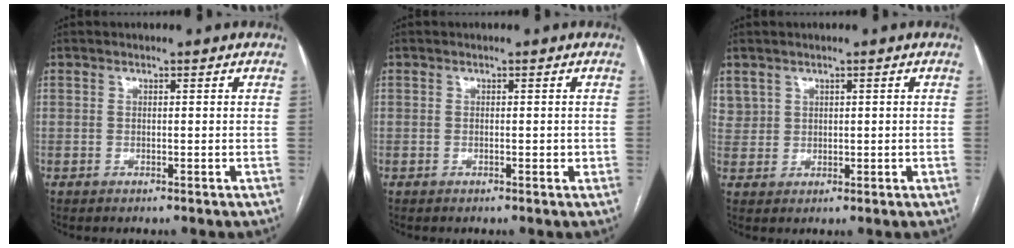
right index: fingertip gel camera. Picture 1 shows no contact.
{"total": 1.1, "force": [-0.1, 0.5, 0.9], "torque": [-0.013, 0.000, -0.001]}
{"total": 2.9, "force": [1.6, 2.4, 0.4], "torque": [-0.002, 0.006, 0.036]}